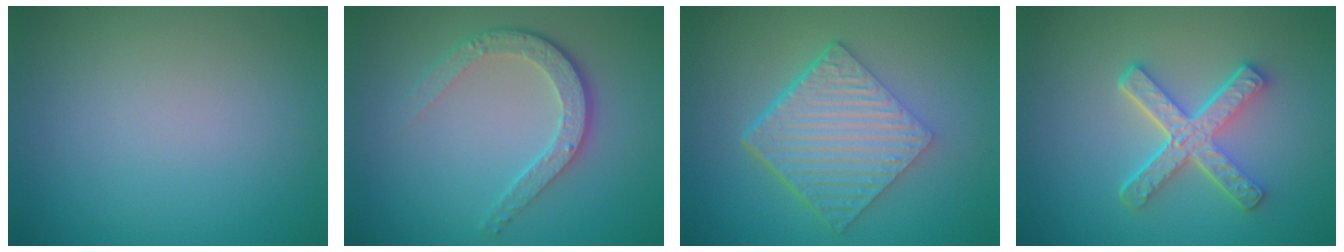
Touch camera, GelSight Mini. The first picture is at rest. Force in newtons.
{"total": 3.8, "press": 2.9, "slide": 2.5}
{"total": 7.0, "press": 4.7, "slide": 5.2}
{"total": 5.1, "press": 3.9, "slide": 3.3}